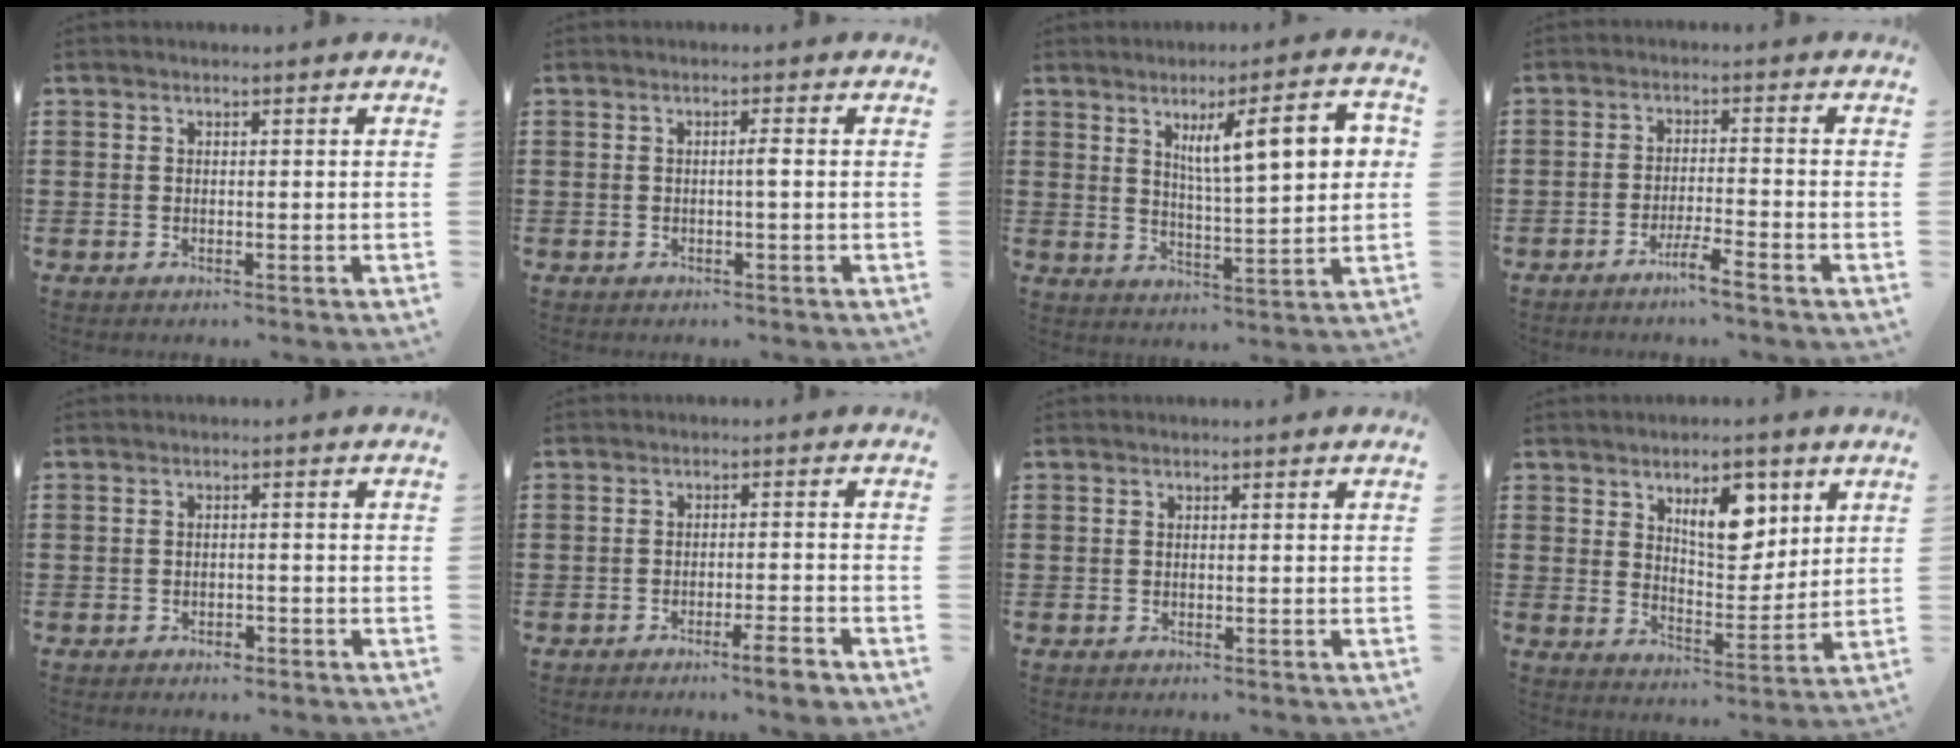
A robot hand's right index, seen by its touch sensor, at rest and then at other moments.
{"total": 1.2, "force": [-0.2, -0.1, 1.2], "torque": [-0.024, -0.002, -0.004]}
{"total": 10.4, "force": [3.9, 2.4, 9.3], "torque": [-0.157, -0.001, 0.060]}
{"total": 4.0, "force": [-3.1, -0.3, 2.5], "torque": [-0.057, -0.007, -0.062]}
{"total": 1.3, "force": [-1.1, 0.5, 0.5], "torque": [-0.014, -0.003, -0.023]}
{"total": 4.2, "force": [-3.1, 0.2, 2.8], "torque": [-0.043, -0.008, -0.053]}
{"total": 0.0}
{"total": 8.5, "force": [4.4, 4.4, 5.8], "torque": [-0.089, -0.005, 0.071]}